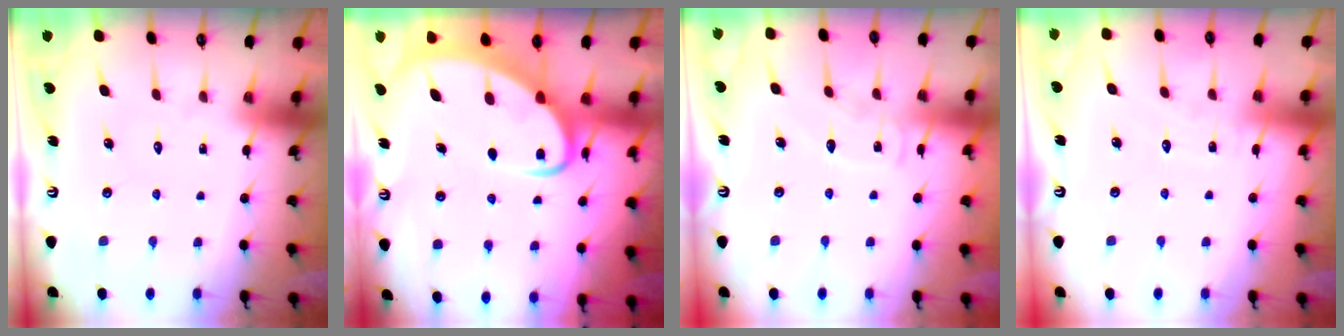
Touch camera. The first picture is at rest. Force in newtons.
{"total": 6.5, "press": 6.4, "slide": 0.7}
{"total": 6.7, "press": 6.7, "slide": 0.6}
{"total": 4.7, "press": 4.7, "slide": 0.5}